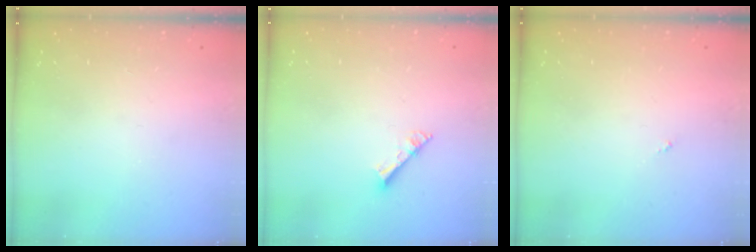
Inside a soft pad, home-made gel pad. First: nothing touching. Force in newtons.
{"total": 3.0, "press": 3.0, "slide": 0.4}
{"total": 0.0}